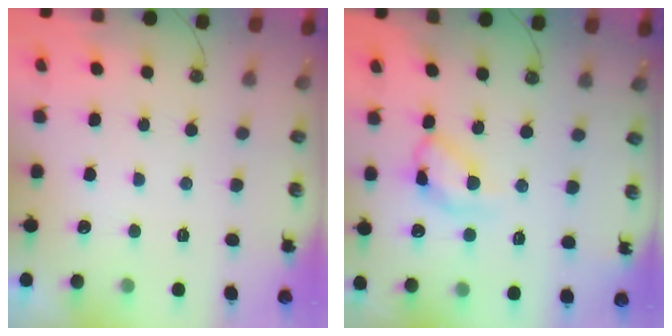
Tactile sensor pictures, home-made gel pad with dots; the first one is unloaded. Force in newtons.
{"total": 11.9, "press": 11.9, "slide": 0.8}